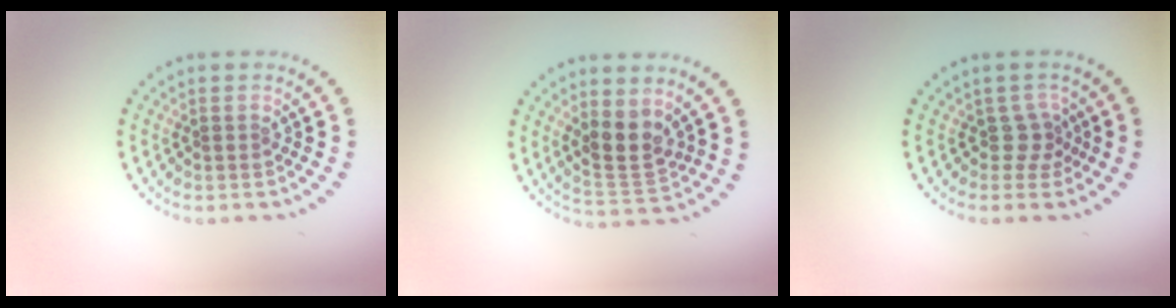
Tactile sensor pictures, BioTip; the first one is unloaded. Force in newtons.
{"total": 3.4, "press": 3.1, "slide": 1.4}
{"total": 2.0, "press": 1.2, "slide": 1.5}